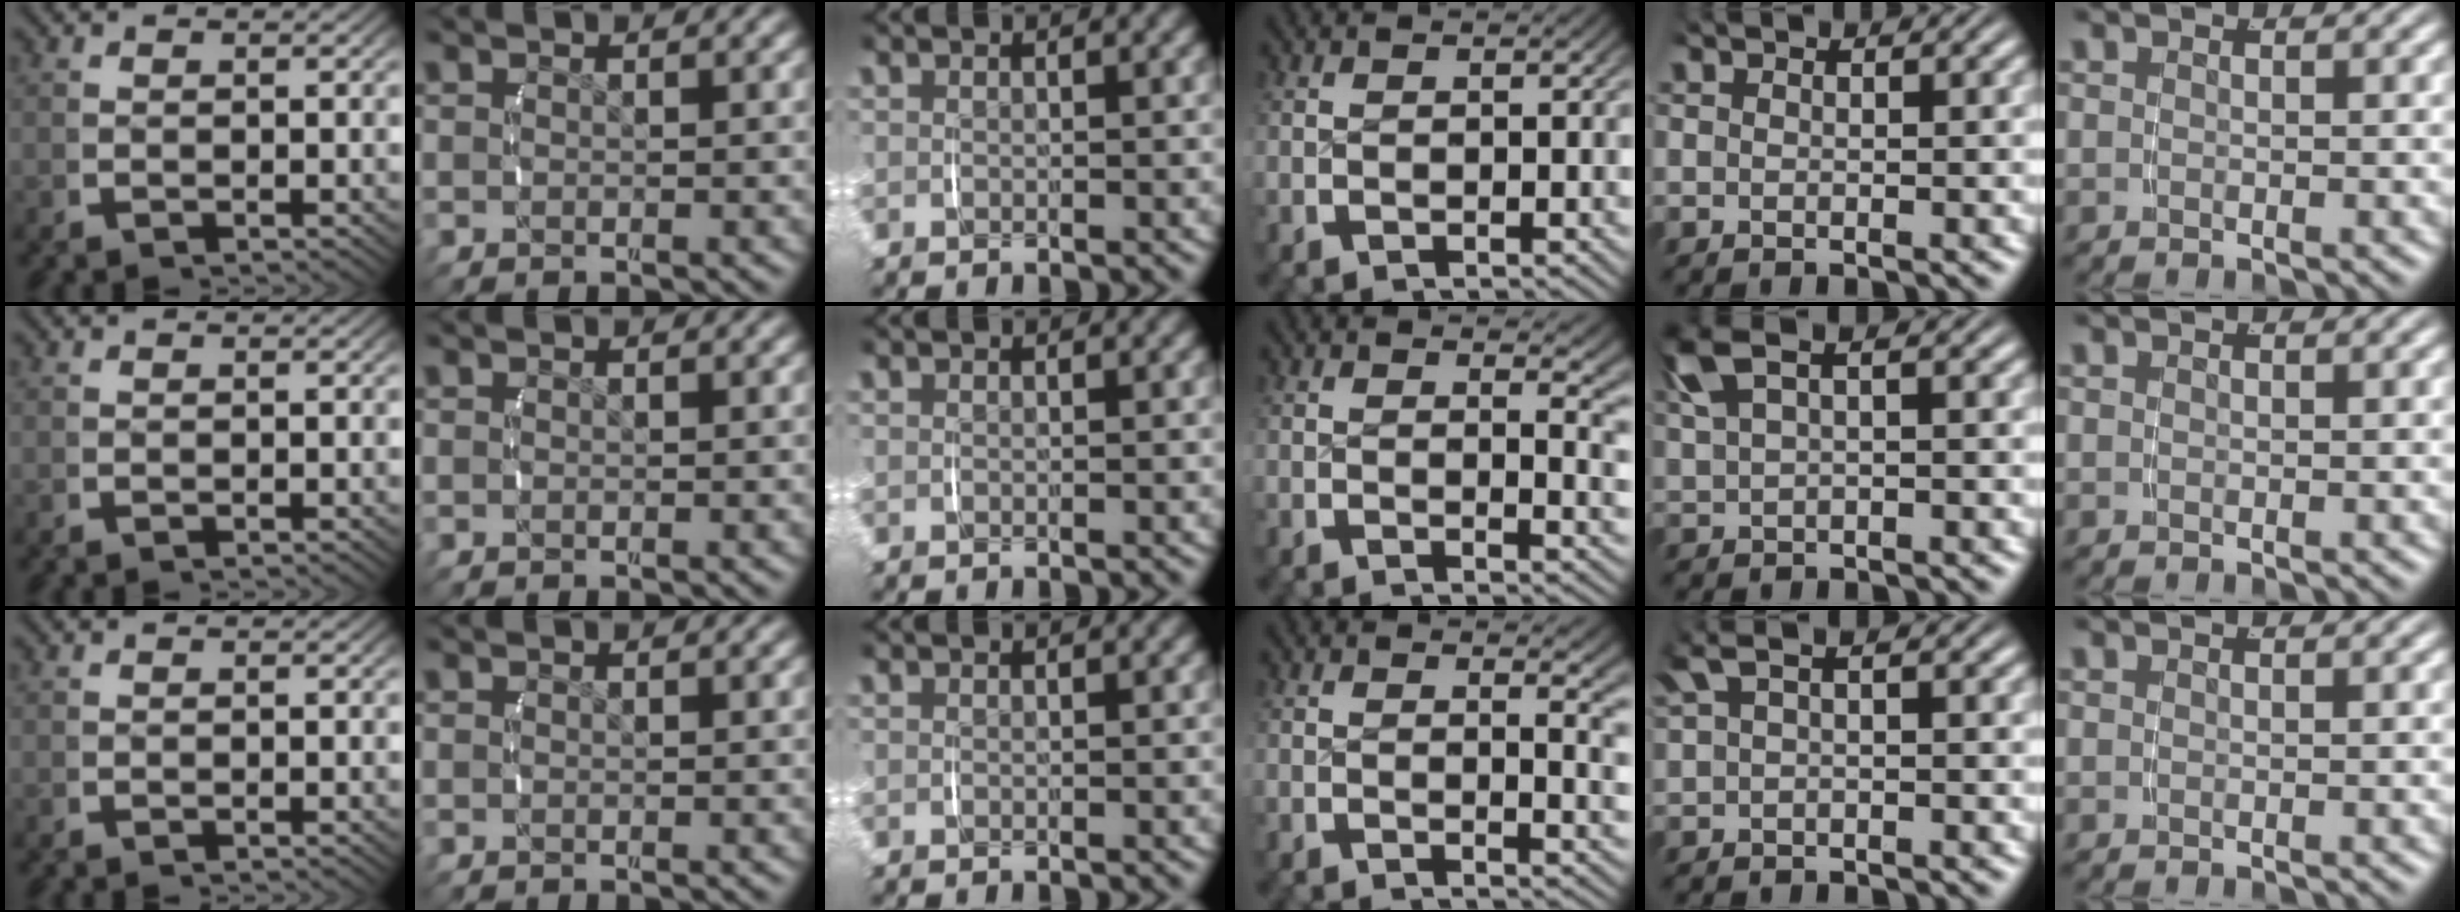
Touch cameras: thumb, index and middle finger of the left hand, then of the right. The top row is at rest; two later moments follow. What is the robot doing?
{"motion": "lift_and_place", "object": "measuring cup"}